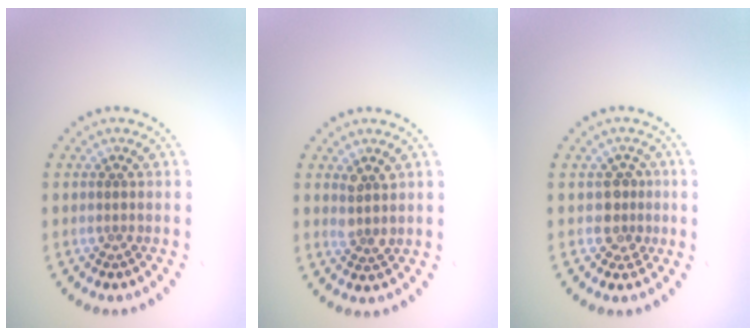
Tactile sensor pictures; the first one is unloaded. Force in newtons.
{"total": 1.8, "press": 1.5, "slide": 0.9}
{"total": 2.1, "press": 1.7, "slide": 1.2}